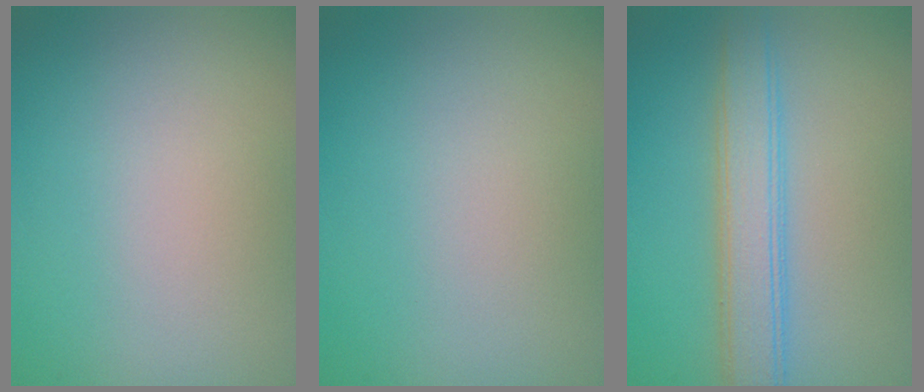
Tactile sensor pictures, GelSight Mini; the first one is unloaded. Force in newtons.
{"total": 0.0}
{"total": 4.5, "press": 4.5, "slide": 0.2}